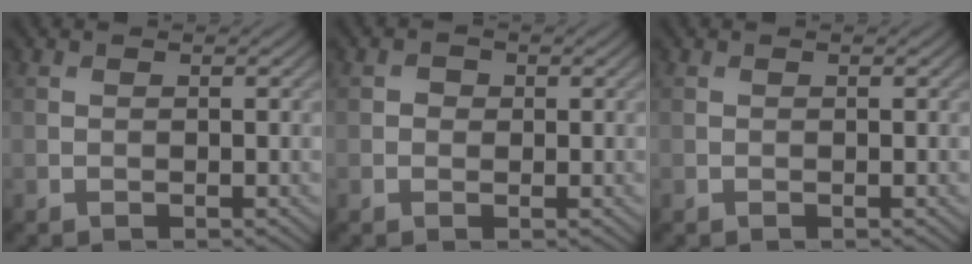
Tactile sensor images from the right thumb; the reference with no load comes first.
{"total": 1.1, "force": [0.1, 1.0, 0.4], "torque": [-0.006, -0.002, -0.003]}
{"total": 0.0}